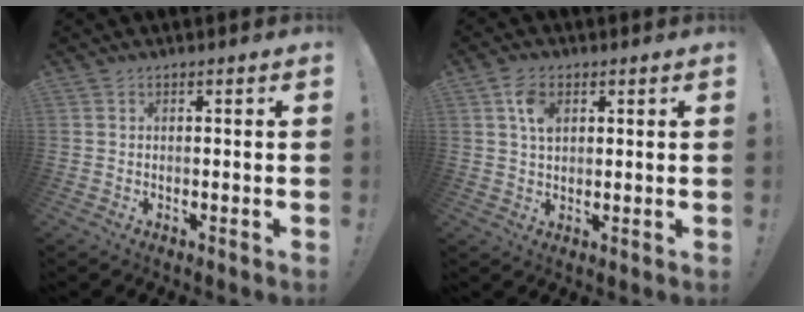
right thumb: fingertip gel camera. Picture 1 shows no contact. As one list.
[{"total": 5.8, "force": [2.2, 3.7, 3.9], "torque": [-0.058, -0.001, 0.039]}]